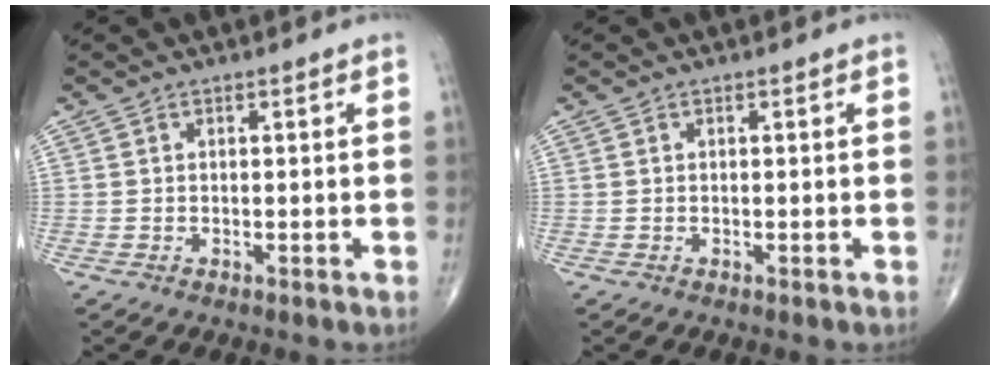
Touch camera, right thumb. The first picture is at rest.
{"total": 0.0}